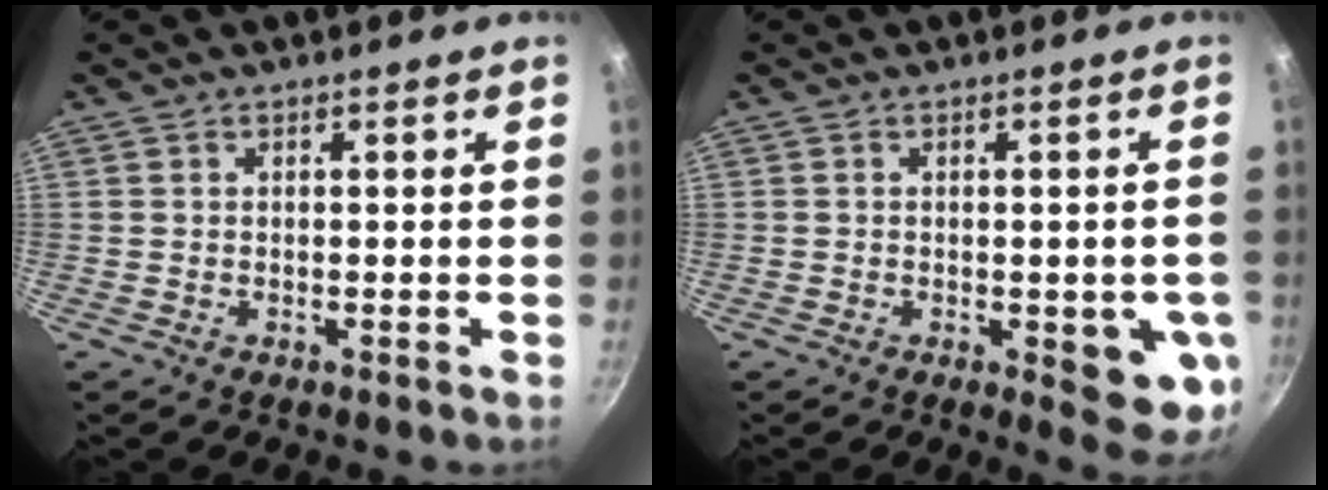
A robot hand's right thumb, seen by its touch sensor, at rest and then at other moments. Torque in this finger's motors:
{"motor_torque": [1.21, 1.21, -0.12, -0.06, 0.09]}